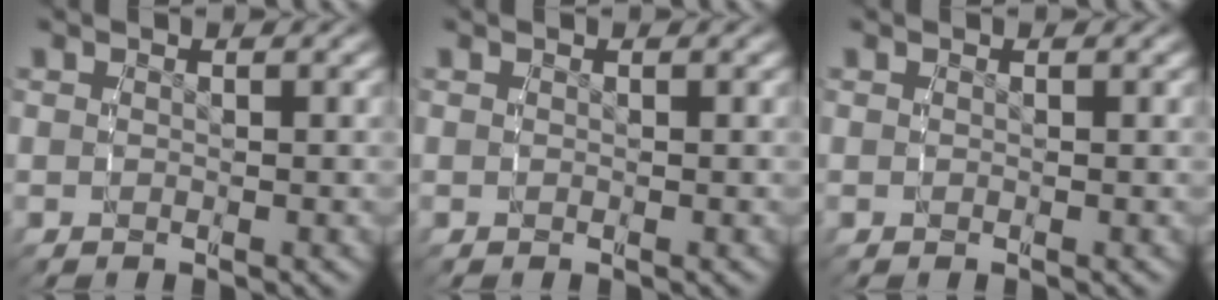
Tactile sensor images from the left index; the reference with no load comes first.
{"total": 0.0}
{"total": 0.0}